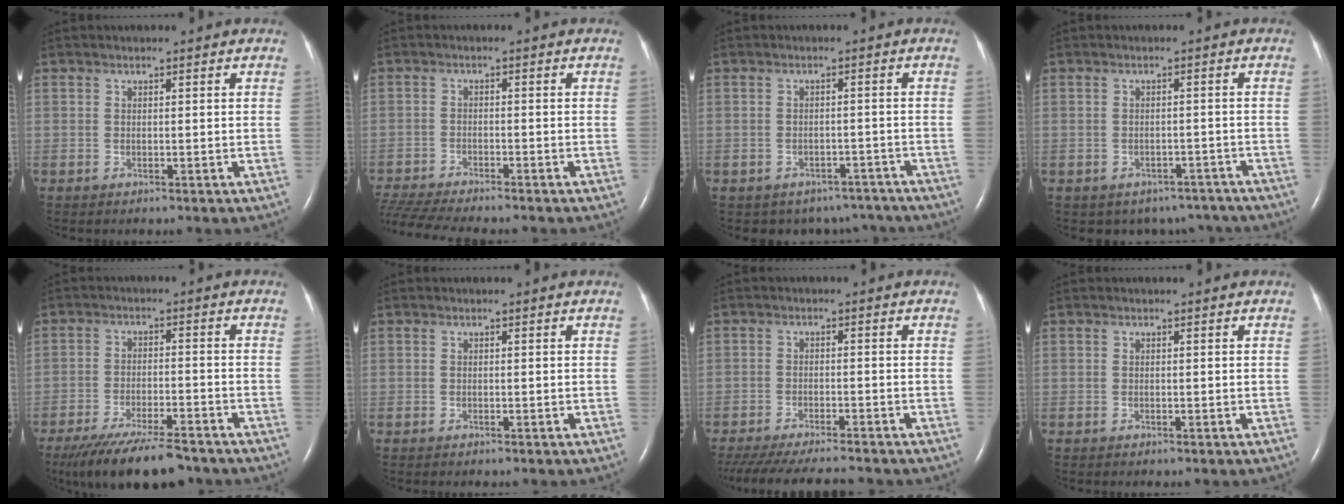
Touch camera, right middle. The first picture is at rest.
{"total": 11.1, "force": [-10.0, 0.6, 4.8], "torque": [-0.089, -0.011, -0.163]}
{"total": 7.8, "force": [-6.5, 4.3, 0.6], "torque": [0.002, 0.019, -0.067]}
{"total": 7.6, "force": [-6.1, 4.3, 0.9], "torque": [-0.002, 0.016, -0.064]}
{"total": 13.6, "force": [-11.3, 2.3, 7.2], "torque": [-0.125, -0.027, -0.180]}
{"total": 0.6, "force": [-0.5, 0.1, 0.3], "torque": [-0.004, -0.001, -0.008]}
{"total": 14.1, "force": [-12.5, 1.8, 6.3], "torque": [-0.124, -0.031, -0.184]}
{"total": 0.0}